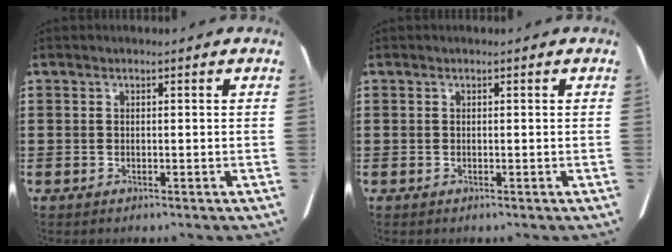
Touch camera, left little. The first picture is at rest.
{"total": 0.0}